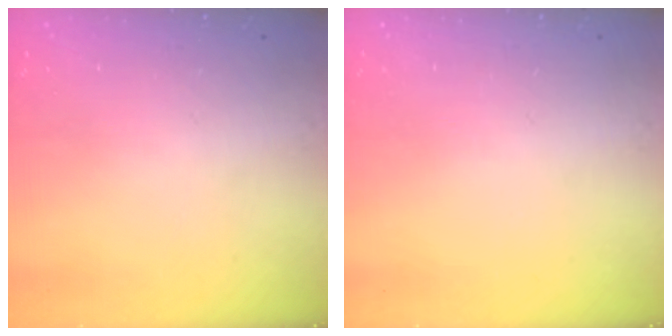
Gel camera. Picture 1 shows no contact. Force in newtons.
{"total": 0.0}